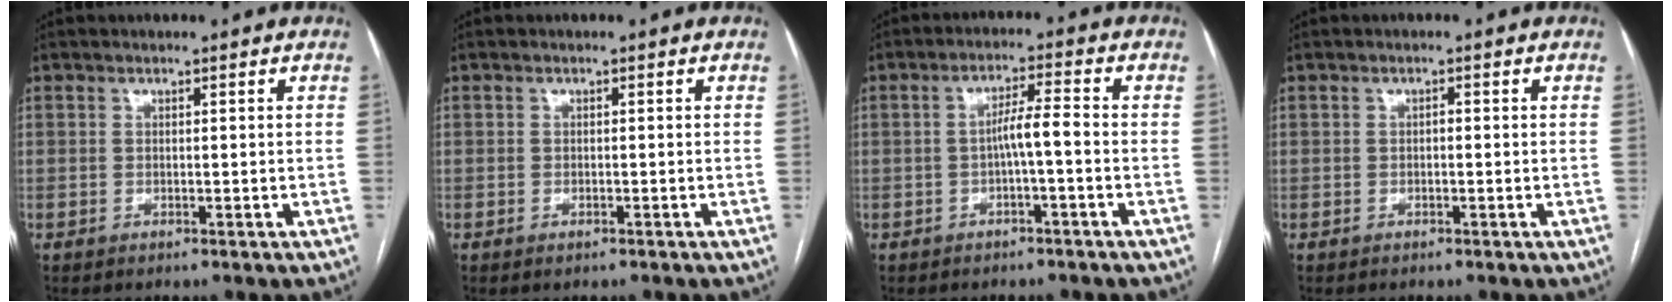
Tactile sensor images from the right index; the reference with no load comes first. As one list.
[{"total": 0.7, "force": [-0.4, 0.3, 0.4], "torque": [-0.011, 0.000, -0.001]}, {"total": 4.1, "force": [-1.0, 0.1, 4.0], "torque": [-0.067, 0.013, -0.012]}, {"total": 0.6, "force": [-0.1, 0.3, 0.5], "torque": [-0.009, 0.003, -0.001]}]